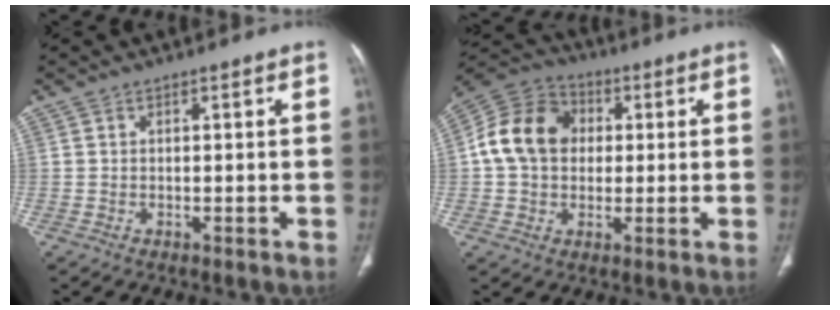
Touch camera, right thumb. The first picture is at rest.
{"total": 13.5, "force": [1.4, 10.8, 7.9], "torque": [-0.130, 0.025, 0.017]}